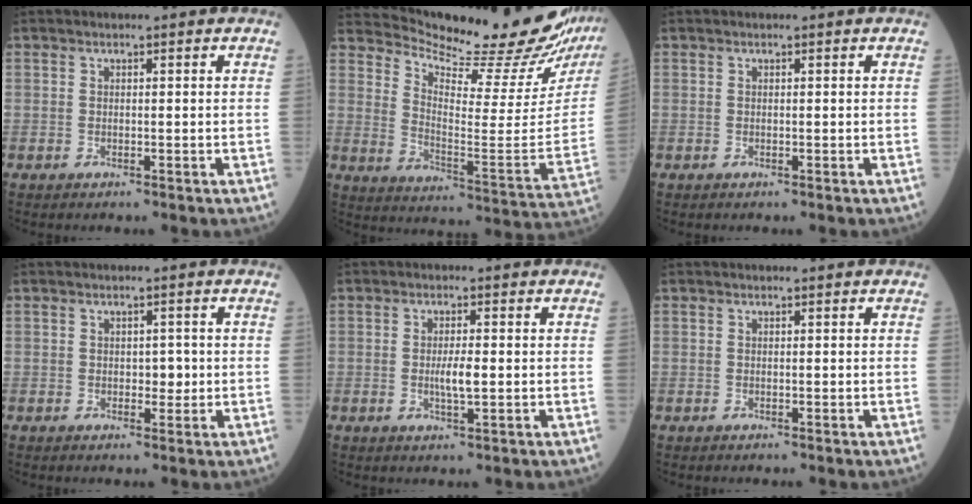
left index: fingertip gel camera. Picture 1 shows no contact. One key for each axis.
{"total": 24.3, "fx": 22.6, "fy": 1.2, "fz": 8.8, "tx": -0.149, "ty": -0.112, "tz": 0.299}
{"total": 0.0}
{"total": 1.9, "fx": 0.0, "fy": 1.3, "fz": 1.4, "tx": -0.014, "ty": 0.002, "tz": 0.000}
{"total": 3.1, "fx": -0.2, "fy": 0.5, "fz": 3.0, "tx": -0.060, "ty": -0.003, "tz": -0.003}
{"total": 0.0}